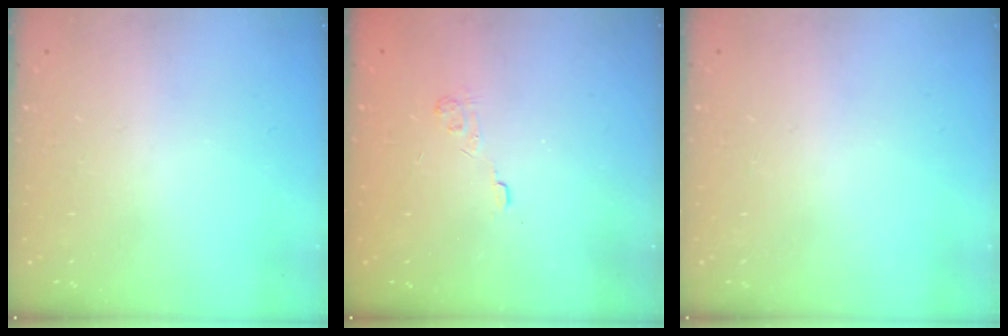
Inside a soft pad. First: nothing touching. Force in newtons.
{"total": 2.3, "press": 1.8, "slide": 1.4}
{"total": 0.0}